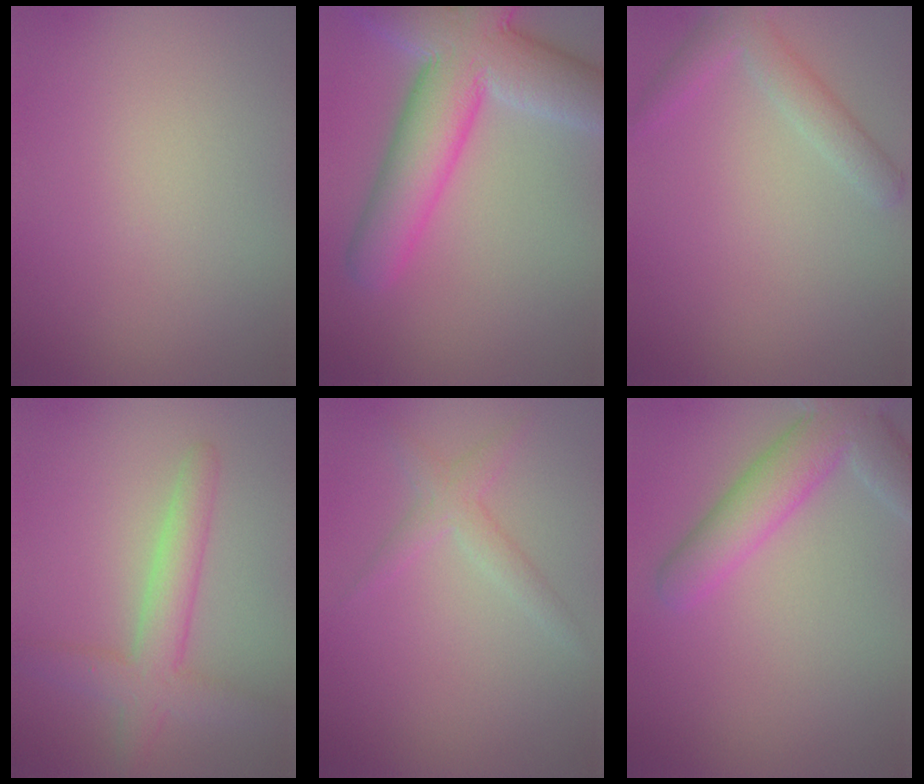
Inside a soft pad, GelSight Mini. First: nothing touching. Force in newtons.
{"total": 10.6, "press": 10.6, "slide": 0.7}
{"total": 2.6, "press": 2.6, "slide": 0.1}
{"total": 4.0, "press": 4.0, "slide": 0.3}
{"total": 2.0, "press": 2.0, "slide": 0.0}
{"total": 5.6, "press": 5.6, "slide": 0.4}